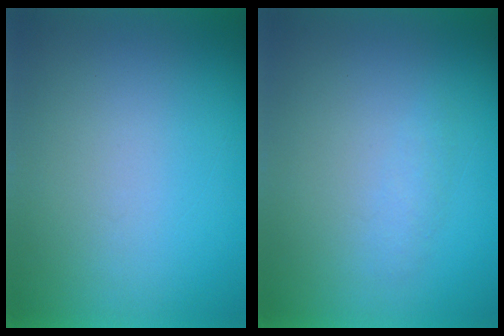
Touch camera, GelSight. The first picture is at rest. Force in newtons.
{"total": 1.2}